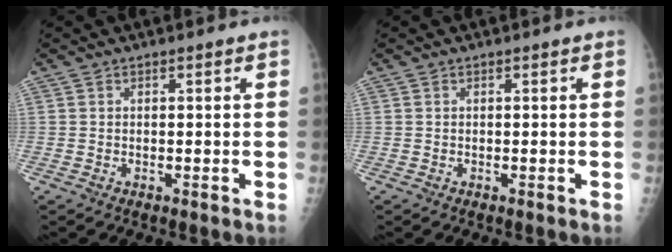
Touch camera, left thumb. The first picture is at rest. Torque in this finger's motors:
{"motor_torque": [0.00, 0.00, 0.00, 0.00, 0.00]}